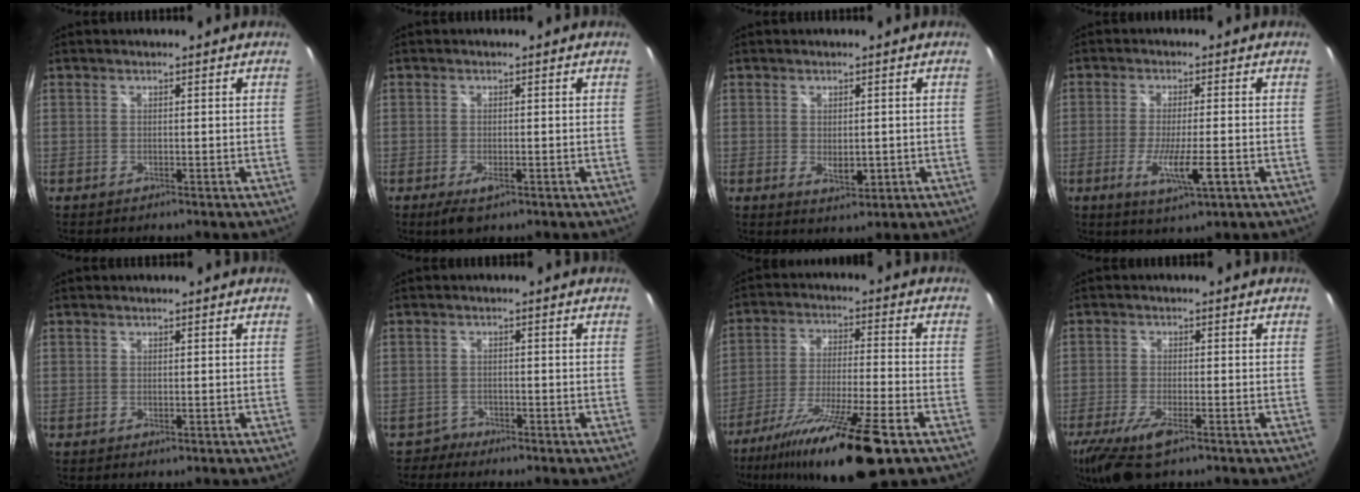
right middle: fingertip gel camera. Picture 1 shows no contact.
{"total": 3.2, "force": [-1.7, 1.2, 2.5], "torque": [-0.049, -0.012, -0.026]}
{"total": 3.4, "force": [-0.4, 2.0, 2.7], "torque": [-0.042, -0.007, -0.002]}
{"total": 7.6, "force": [-2.8, 0.7, 7.0], "torque": [-0.133, -0.019, -0.048]}
{"total": 0.5, "force": [-0.1, 0.3, 0.5], "torque": [-0.008, 0.000, -0.001]}
{"total": 1.5, "force": [-1.3, 0.6, -0.6], "torque": [0.011, 0.008, -0.025]}
{"total": 19.3, "force": [-13.3, 1.4, 13.9], "torque": [-0.259, -0.042, -0.226]}
{"total": 9.9, "force": [-6.2, 2.8, 7.2], "torque": [-0.165, -0.036, -0.116]}